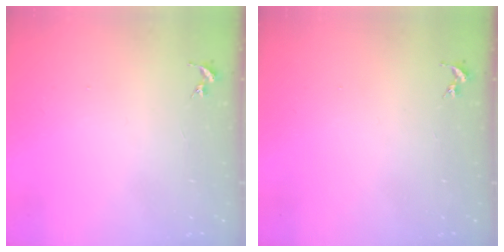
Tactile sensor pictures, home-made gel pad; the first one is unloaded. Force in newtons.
{"total": 0.0}